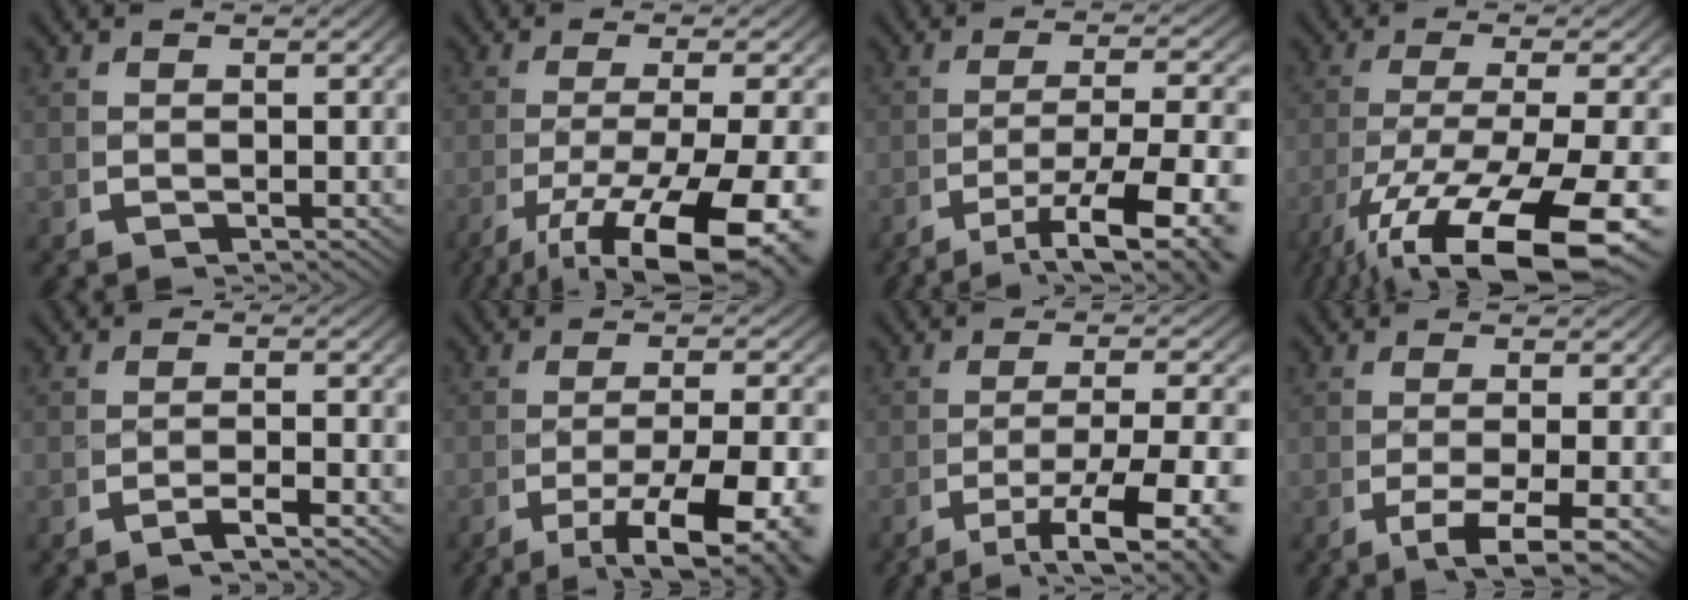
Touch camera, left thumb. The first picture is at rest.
{"total": 11.2, "force": [-4.8, 4.9, 8.9], "torque": [-0.166, -0.040, -0.050]}
{"total": 8.9, "force": [-3.9, 3.6, 7.2], "torque": [-0.122, -0.032, -0.042]}
{"total": 13.0, "force": [-5.6, 5.8, 10.2], "torque": [-0.202, -0.053, -0.050]}
{"total": 2.0, "force": [-1.4, 0.0, 1.4], "torque": [-0.023, 0.005, -0.033]}
{"total": 8.7, "force": [-3.4, 3.8, 7.1], "torque": [-0.123, -0.029, -0.040]}
{"total": 8.0, "force": [-3.4, 3.1, 6.5], "torque": [-0.109, -0.024, -0.040]}
{"total": 4.3, "force": [-2.1, 1.3, 3.5], "torque": [-0.071, -0.014, -0.026]}